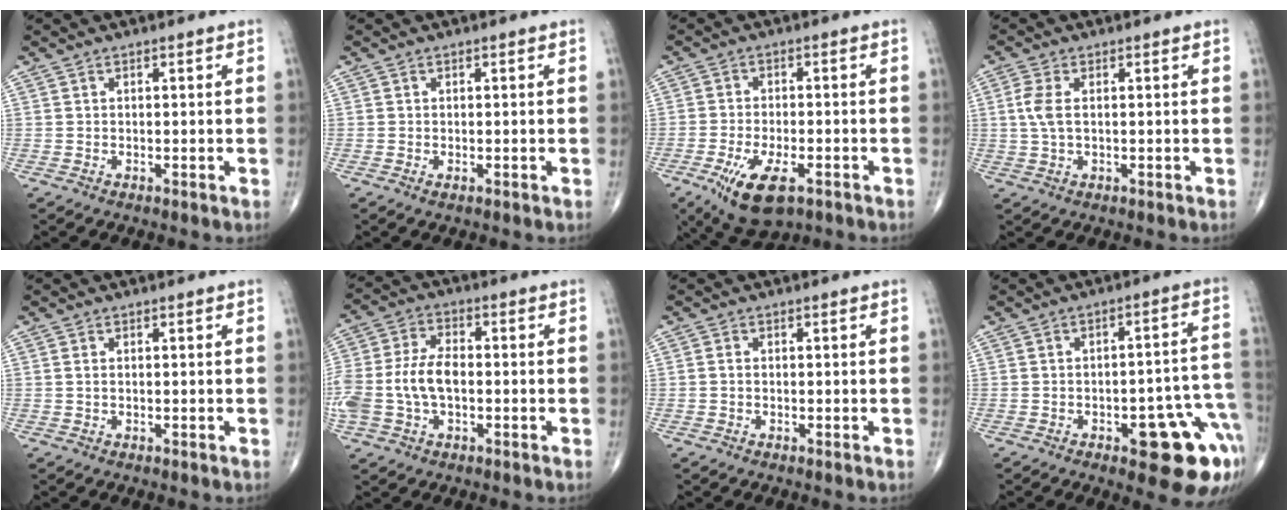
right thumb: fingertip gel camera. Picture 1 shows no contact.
{"total": 0.7, "force": [-0.2, 0.4, 0.5], "torque": [-0.008, -0.002, -0.004]}
{"total": 10.8, "force": [-5.2, 4.8, 8.2], "torque": [-0.151, 0.003, -0.080]}
{"total": 4.0, "force": [0.6, 1.9, 3.5], "torque": [-0.096, 0.005, 0.013]}
{"total": 0.6, "force": [0.1, 0.3, 0.5], "torque": [-0.015, 0.005, 0.004]}
{"total": 12.4, "force": [-1.5, 7.4, 9.8], "torque": [-0.225, 0.023, -0.027]}
{"total": 0.7, "force": [-0.2, 0.5, 0.5], "torque": [-0.008, 0.001, -0.006]}
{"total": 15.0, "force": [-6.2, 5.5, 12.4], "torque": [-0.089, 0.049, -0.060]}